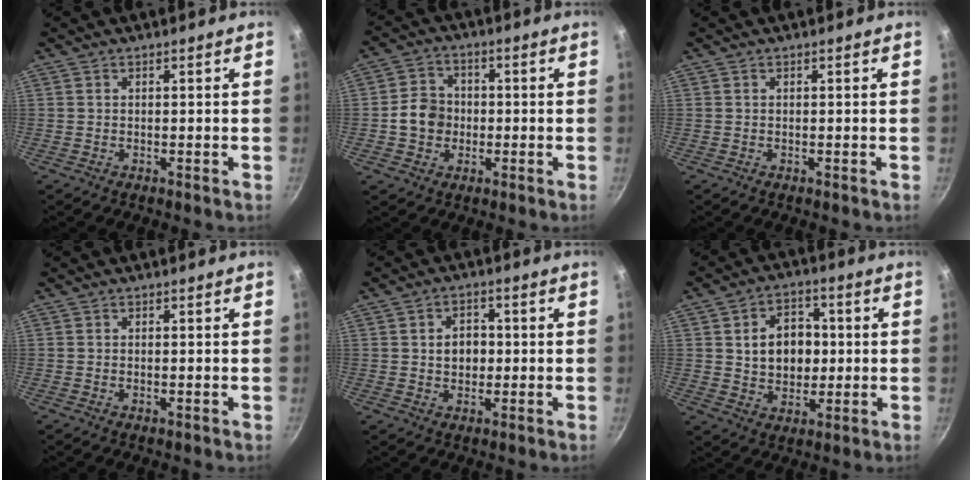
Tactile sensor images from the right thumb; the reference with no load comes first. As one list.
[{"total": 7.1, "force": [-0.8, 6.2, 3.3], "torque": [-0.028, 0.018, -0.024]}, {"total": 0.0}, {"total": 0.9, "force": [-0.1, 0.4, 0.8], "torque": [-0.013, 0.000, -0.003]}, {"total": 5.3, "force": [0.3, 4.2, 3.3], "torque": [-0.029, 0.007, 0.003]}, {"total": 11.2, "force": [1.2, 8.5, 7.1], "torque": [-0.078, 0.004, 0.022]}]